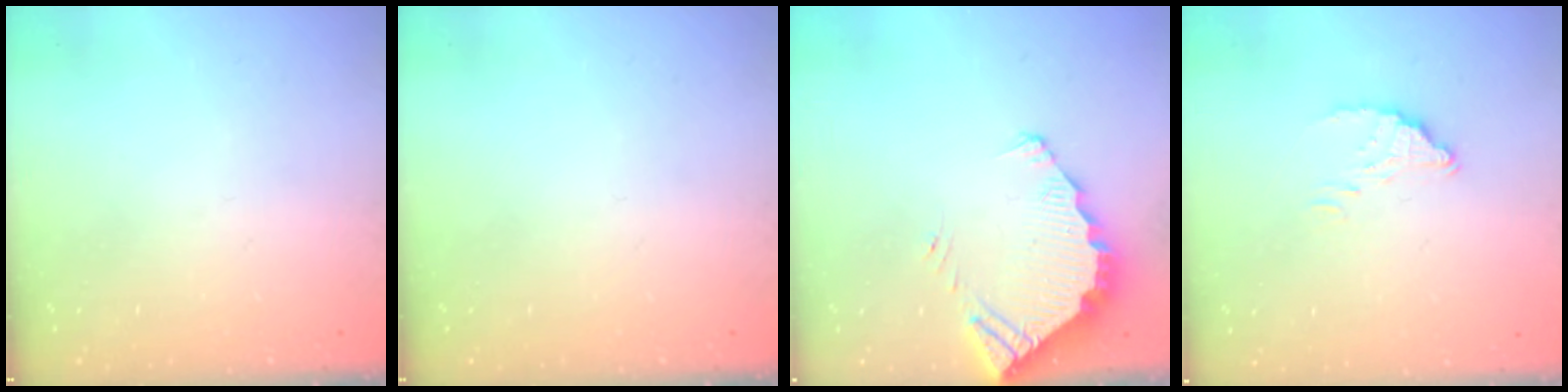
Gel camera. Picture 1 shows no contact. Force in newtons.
{"total": 0.0}
{"total": 4.0, "press": 3.9, "slide": 0.3}
{"total": 3.4, "press": 3.4, "slide": 0.1}